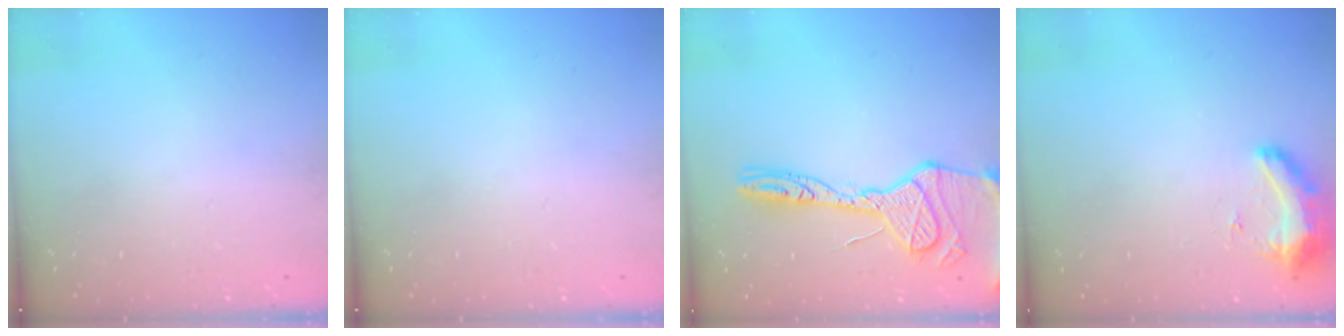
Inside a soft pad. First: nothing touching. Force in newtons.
{"total": 0.0}
{"total": 17.8, "press": 17.7, "slide": 1.7}
{"total": 8.8, "press": 8.8, "slide": 0.7}